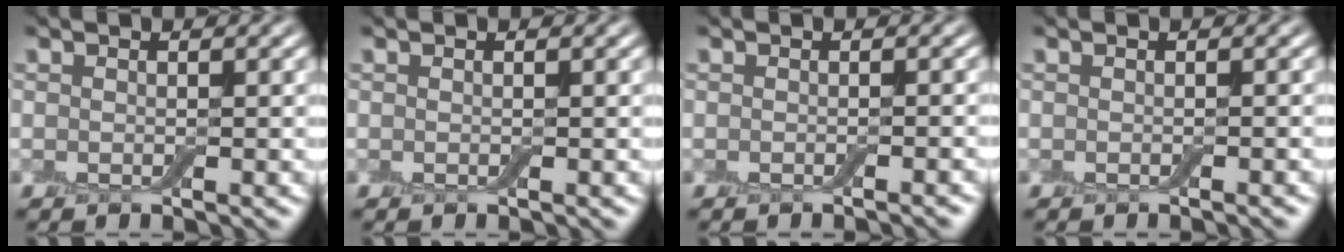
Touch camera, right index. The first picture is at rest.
{"total": 0.0}
{"total": 0.9, "force": [-0.6, 0.2, 0.7], "torque": [-0.005, 0.002, -0.011]}
{"total": 0.6, "force": [-0.4, 0.0, 0.5], "torque": [-0.004, 0.001, -0.006]}